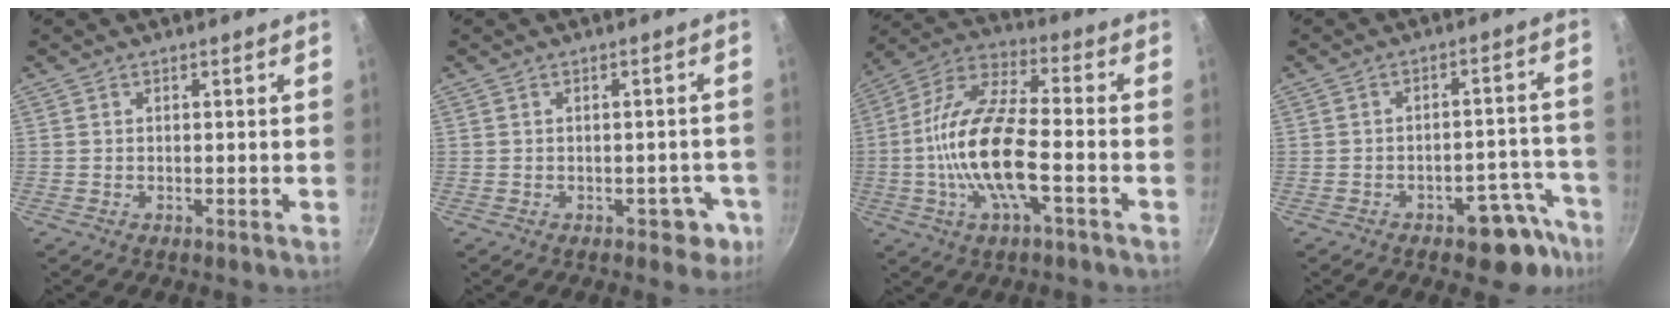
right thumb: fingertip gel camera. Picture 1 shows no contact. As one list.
[{"total": 4.0, "force": [-2.0, 2.5, 2.4], "torque": [-0.007, 0.017, -0.022]}, {"total": 17.1, "force": [-3.4, 6.1, 15.6], "torque": [-0.321, 0.035, -0.067]}, {"total": 9.2, "force": [-6.2, 4.1, 5.5], "torque": [-0.039, 0.061, -0.078]}]